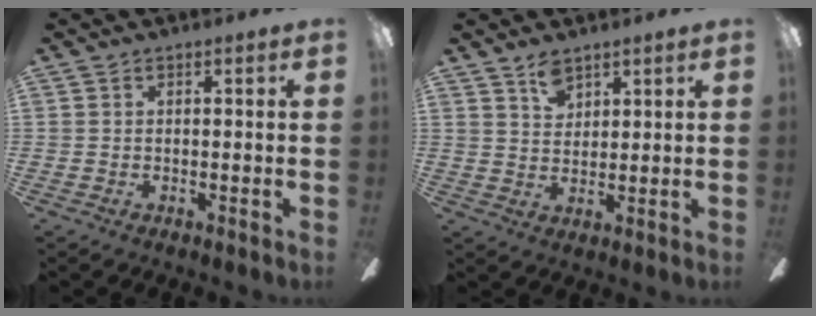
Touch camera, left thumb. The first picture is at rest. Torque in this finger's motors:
{"motor_torque": [-0.19, -0.21, -0.41, -0.18, 0.06]}